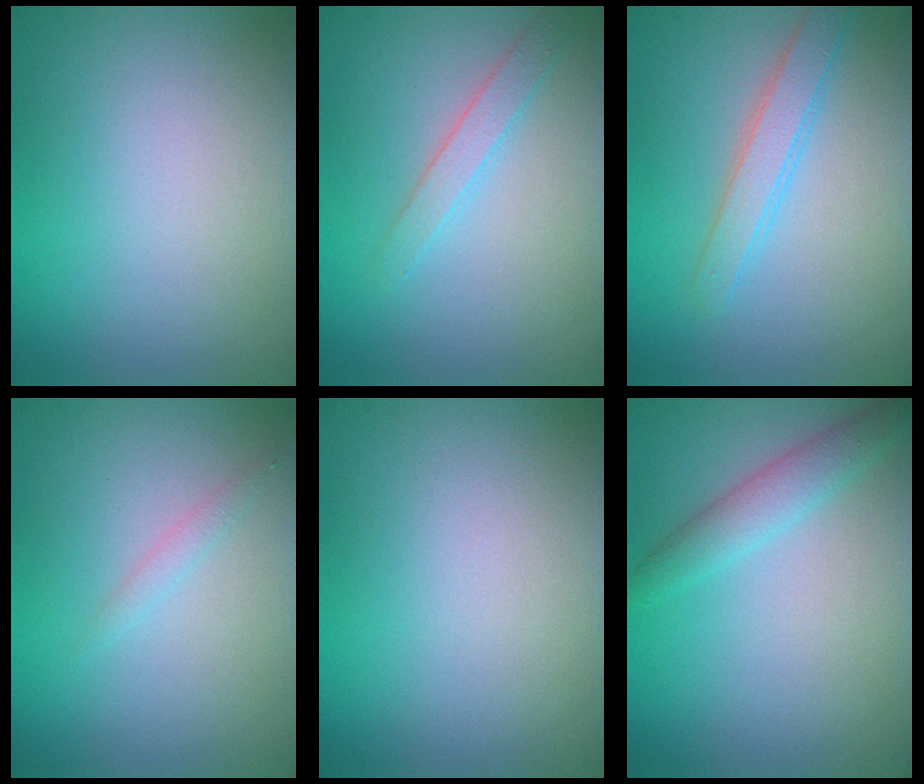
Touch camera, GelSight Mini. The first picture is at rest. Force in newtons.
{"total": 1.6, "press": 1.6, "slide": 0.0}
{"total": 2.4, "press": 2.4, "slide": 0.1}
{"total": 0.7, "press": 0.7, "slide": 0.0}
{"total": 0.0}
{"total": 2.4, "press": 2.4, "slide": 0.0}